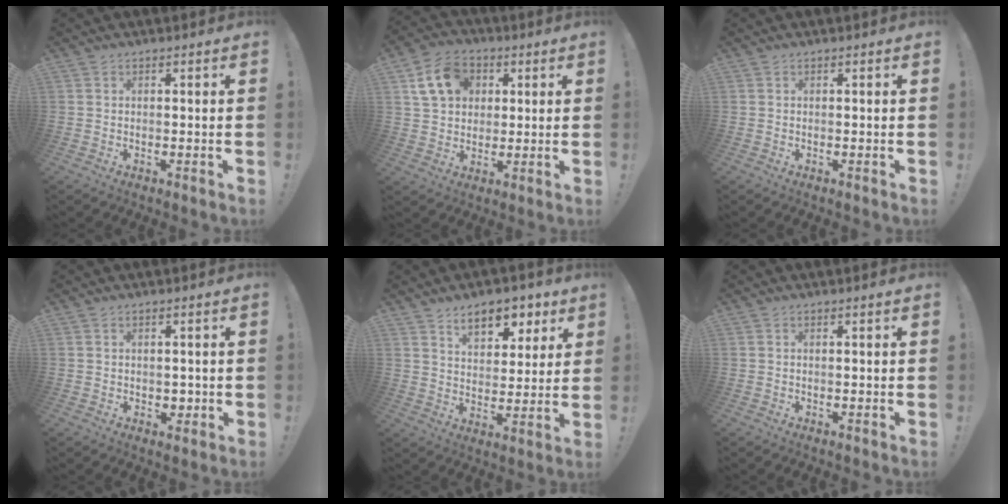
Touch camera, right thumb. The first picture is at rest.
{"total": 12.6, "force": [4.6, 9.8, 6.4], "torque": [-0.100, -0.004, 0.095]}
{"total": 0.0}
{"total": 2.2, "force": [0.1, 2.0, 1.0], "torque": [-0.007, -0.002, 0.000]}
{"total": 10.7, "force": [6.8, 6.2, 5.6], "torque": [-0.075, -0.038, 0.122]}
{"total": 0.6, "force": [0.0, -0.3, 0.5], "torque": [-0.006, -0.002, -0.001]}